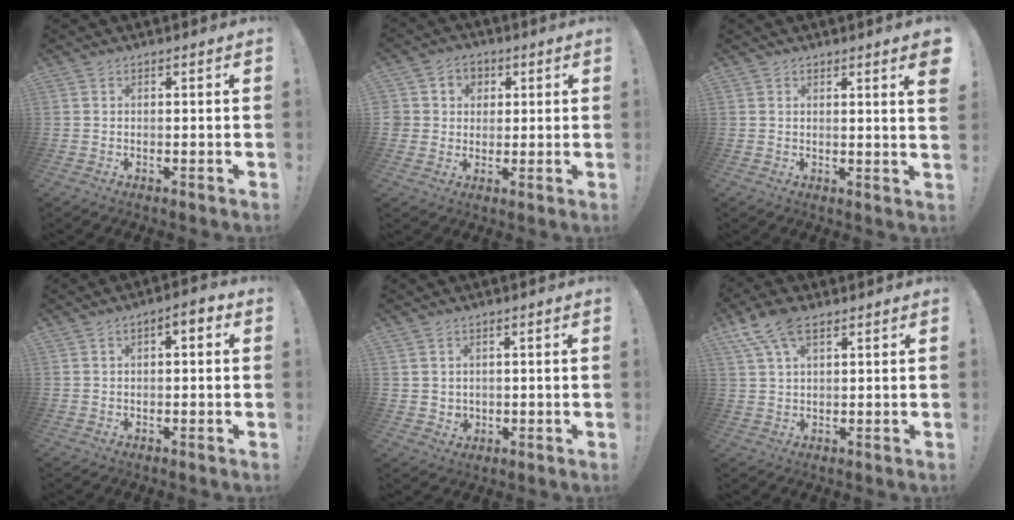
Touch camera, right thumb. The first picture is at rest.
{"total": 6.1, "force": [0.9, 5.9, 1.0], "torque": [-0.013, 0.000, 0.022]}
{"total": 3.1, "force": [1.8, -0.3, 2.5], "torque": [-0.028, -0.013, 0.027]}
{"total": 3.5, "force": [0.1, 1.6, 3.1], "torque": [-0.046, 0.009, -0.002]}
{"total": 3.4, "force": [1.8, 2.8, 0.5], "torque": [-0.003, -0.013, 0.035]}
{"total": 8.5, "force": [4.8, 3.9, 5.7], "torque": [-0.109, -0.007, 0.094]}